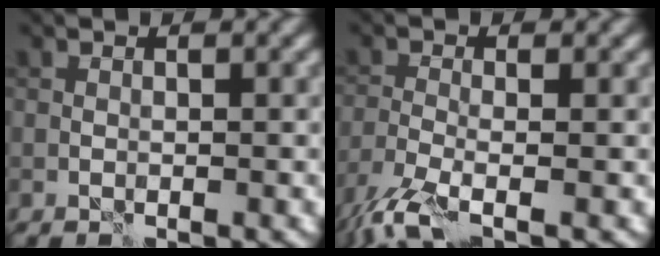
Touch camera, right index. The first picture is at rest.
{"total": 5.3, "force": [-3.5, 1.5, 3.7], "torque": [-0.077, -0.018, -0.079]}